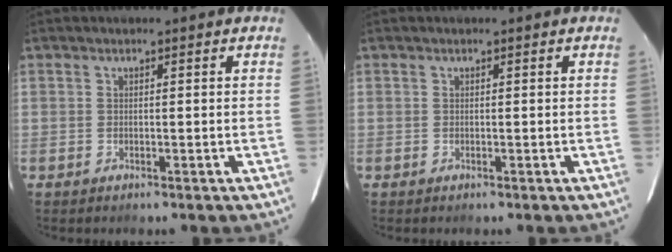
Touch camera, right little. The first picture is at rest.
{"total": 0.0}